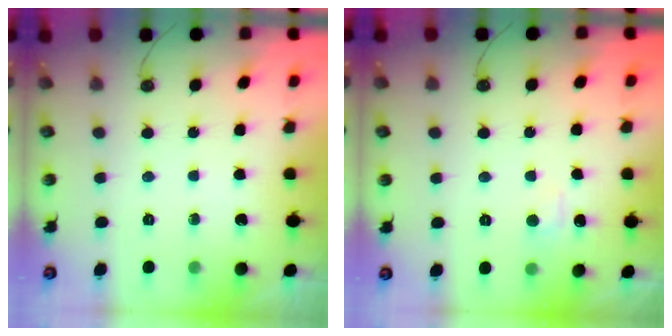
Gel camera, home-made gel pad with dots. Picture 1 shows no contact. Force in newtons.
{"total": 1.7, "press": 1.6, "slide": 0.6}